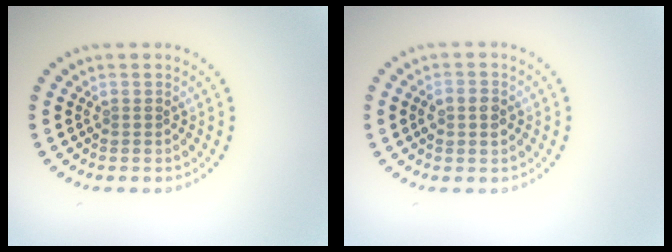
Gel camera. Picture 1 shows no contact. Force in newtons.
{"total": 2.6, "press": 2.6, "slide": 0.2}